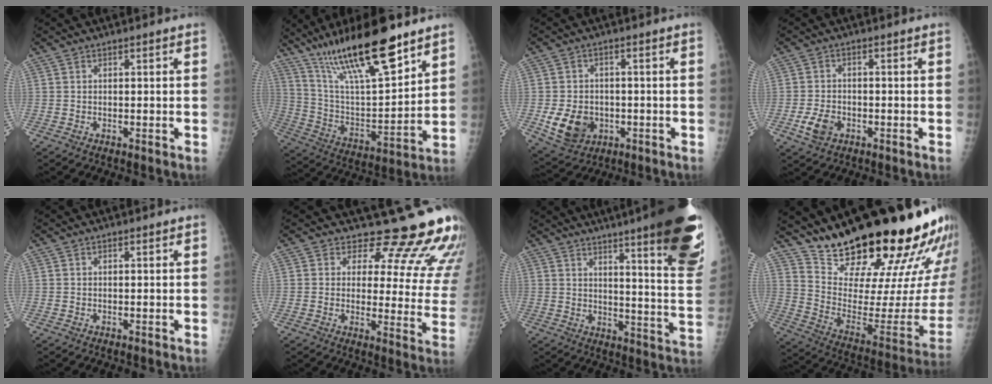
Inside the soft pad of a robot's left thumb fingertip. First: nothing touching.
{"total": 23.1, "force": [15.8, 5.1, 16.0], "torque": [-0.265, -0.060, 0.287]}
{"total": 8.9, "force": [-2.1, 7.1, 5.0], "torque": [-0.070, 0.004, -0.022]}
{"total": 4.8, "force": [-1.9, 3.3, 2.9], "torque": [-0.053, 0.005, -0.034]}
{"total": 0.0}
{"total": 19.6, "force": [17.1, 6.8, 6.5], "torque": [-0.034, -0.140, 0.183]}
{"total": 24.5, "force": [15.8, 2.8, 18.5], "torque": [-0.211, -0.089, 0.203]}
{"total": 29.6, "force": [23.8, 6.4, 16.5], "torque": [-0.224, -0.164, 0.347]}